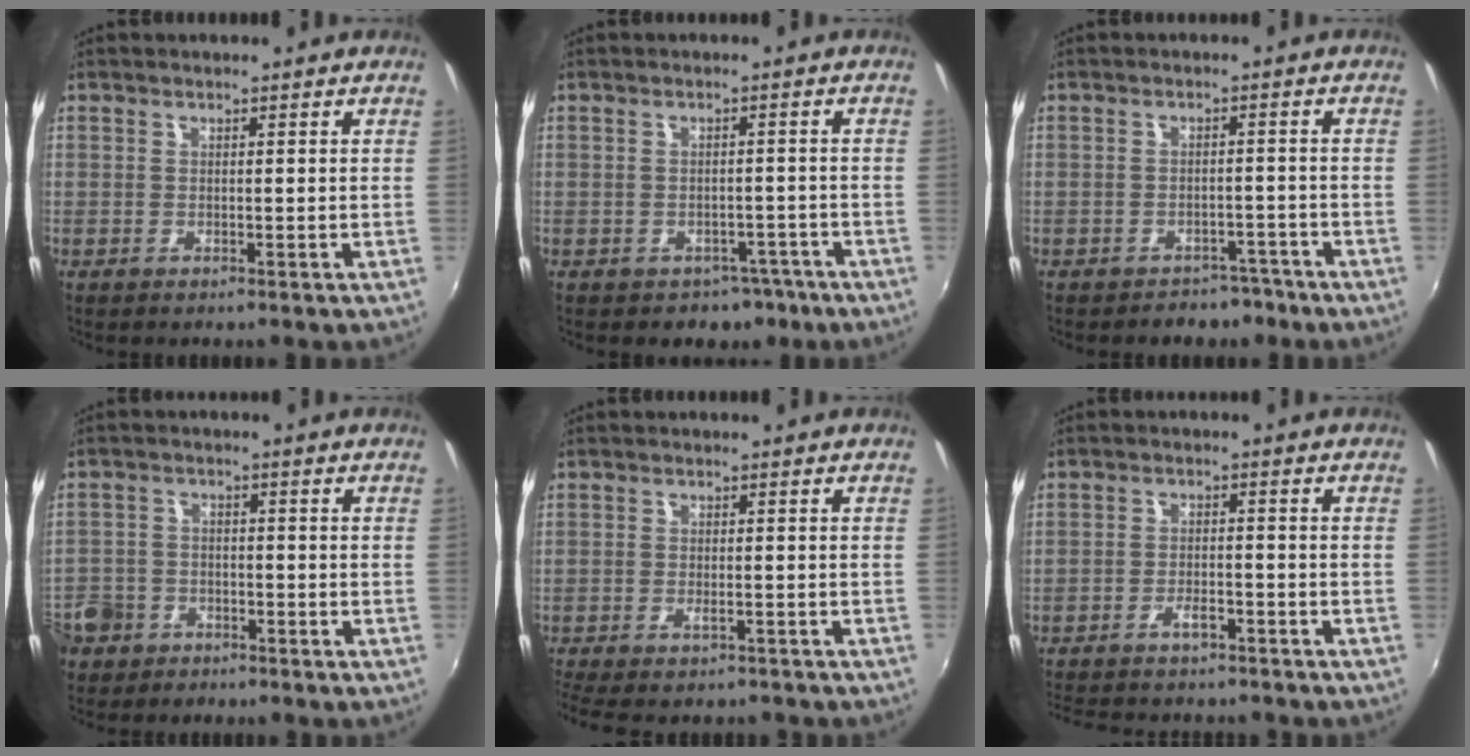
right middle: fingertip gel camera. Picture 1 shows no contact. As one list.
[{"total": 5.0, "force": [-3.3, 3.5, 1.1], "torque": [-0.023, 0.013, -0.029]}, {"total": 5.7, "force": [-4.6, 3.1, 1.0], "torque": [-0.019, 0.012, -0.053]}, {"total": 10.2, "force": [-5.6, 8.0, 2.9], "torque": [-0.099, 0.020, -0.095]}, {"total": 6.5, "force": [-5.4, 1.8, 3.1], "torque": [-0.077, -0.020, -0.084]}, {"total": 9.6, "force": [-8.2, 3.0, 3.9], "torque": [-0.096, -0.003, -0.123]}]